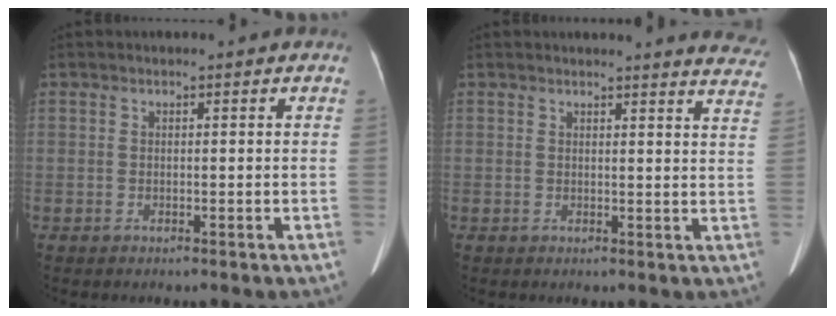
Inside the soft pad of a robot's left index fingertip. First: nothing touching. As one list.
[{"total": 9.8, "force": [9.6, 0.6, 1.7], "torque": [0.005, -0.065, 0.070]}]